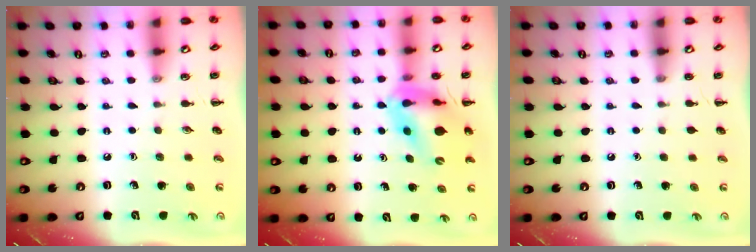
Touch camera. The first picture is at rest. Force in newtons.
{"total": 10.4, "press": 9.8, "slide": 3.3}
{"total": 0.0}